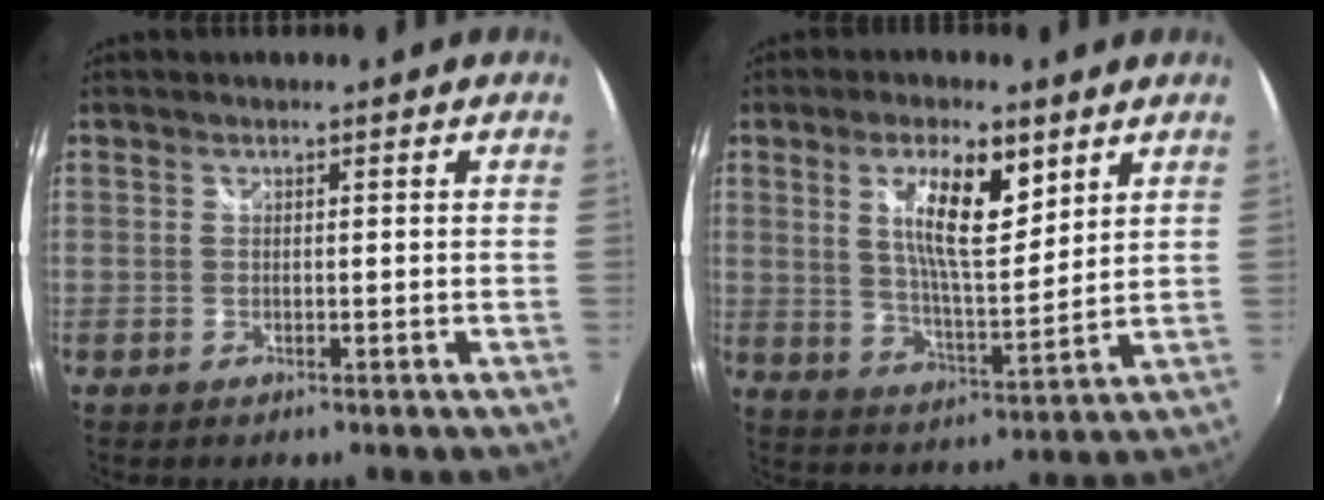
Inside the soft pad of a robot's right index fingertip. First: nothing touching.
{"total": 11.2, "force": [5.1, 3.3, 9.4], "torque": [-0.166, 0.006, 0.094]}